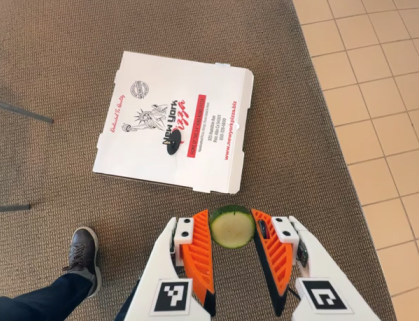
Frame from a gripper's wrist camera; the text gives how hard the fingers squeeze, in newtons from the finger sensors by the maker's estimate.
{"total": 8.3, "left": 8.0, "right": 8.7}